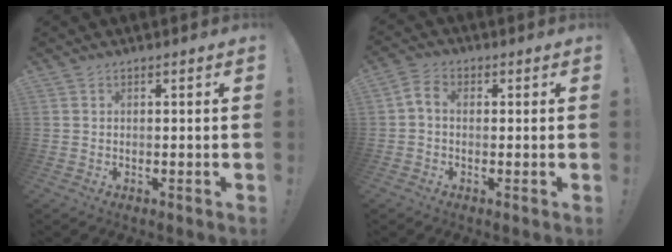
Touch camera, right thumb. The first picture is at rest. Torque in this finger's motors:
{"motor_torque": [0.34, -0.24, 0.24, 0.00, 0.04]}